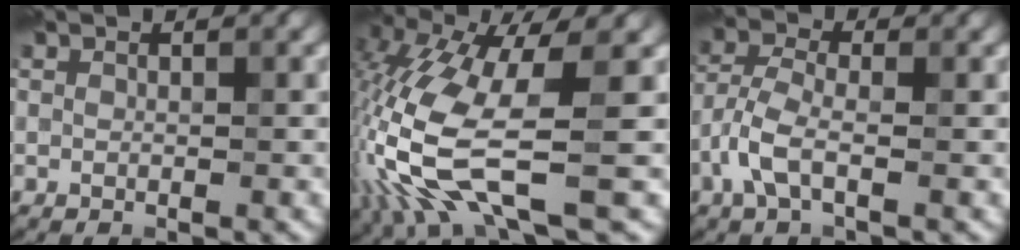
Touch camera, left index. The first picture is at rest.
{"total": 12.7, "force": [-3.4, 3.6, 11.7], "torque": [-0.286, -0.015, -0.062]}
{"total": 3.4, "force": [-1.7, 1.1, 2.7], "torque": [-0.070, 0.007, -0.043]}